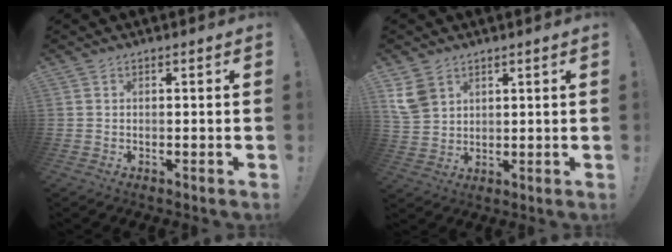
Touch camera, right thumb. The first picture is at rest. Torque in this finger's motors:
{"motor_torque": [0.00, 0.01, 0.16, 0.01, 0.00]}